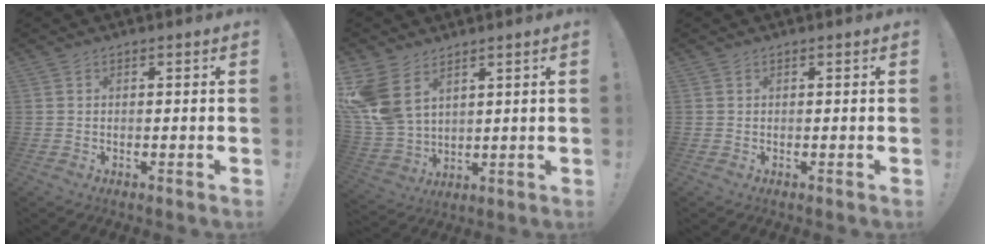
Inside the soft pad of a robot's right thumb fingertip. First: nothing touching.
{"total": 11.9, "force": [5.7, 7.8, 7.0], "torque": [-0.143, -0.034, 0.116]}
{"total": 0.0}